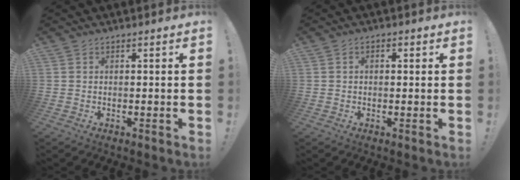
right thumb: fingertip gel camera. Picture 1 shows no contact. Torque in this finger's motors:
{"motor_torque": [-0.01, -0.01, -0.15, -0.20, -0.09]}